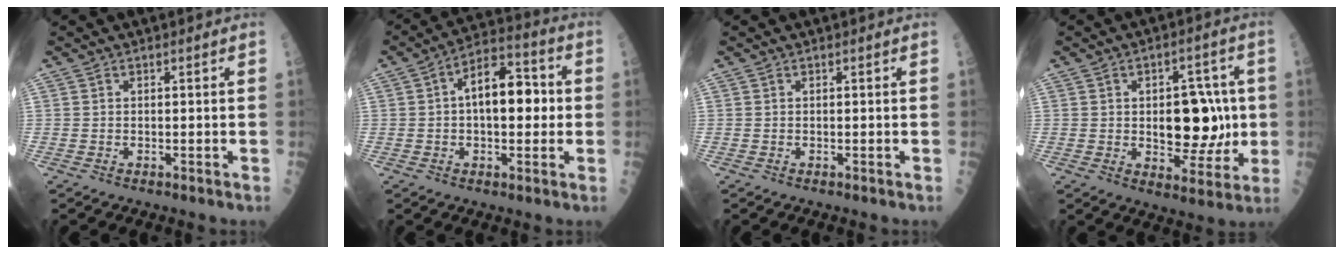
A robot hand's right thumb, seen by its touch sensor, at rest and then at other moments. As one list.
[{"total": 12.7, "force": [0.9, 6.8, 10.7], "torque": [-0.139, 0.029, 0.006]}, {"total": 0.0}, {"total": 12.4, "force": [0.4, 7.3, 10.0], "torque": [-0.084, 0.006, 0.014]}]